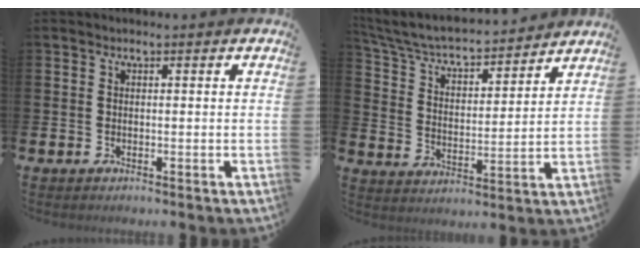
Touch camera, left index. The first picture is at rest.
{"total": 6.1, "force": [5.6, 1.4, 1.9], "torque": [-0.070, -0.046, 0.092]}